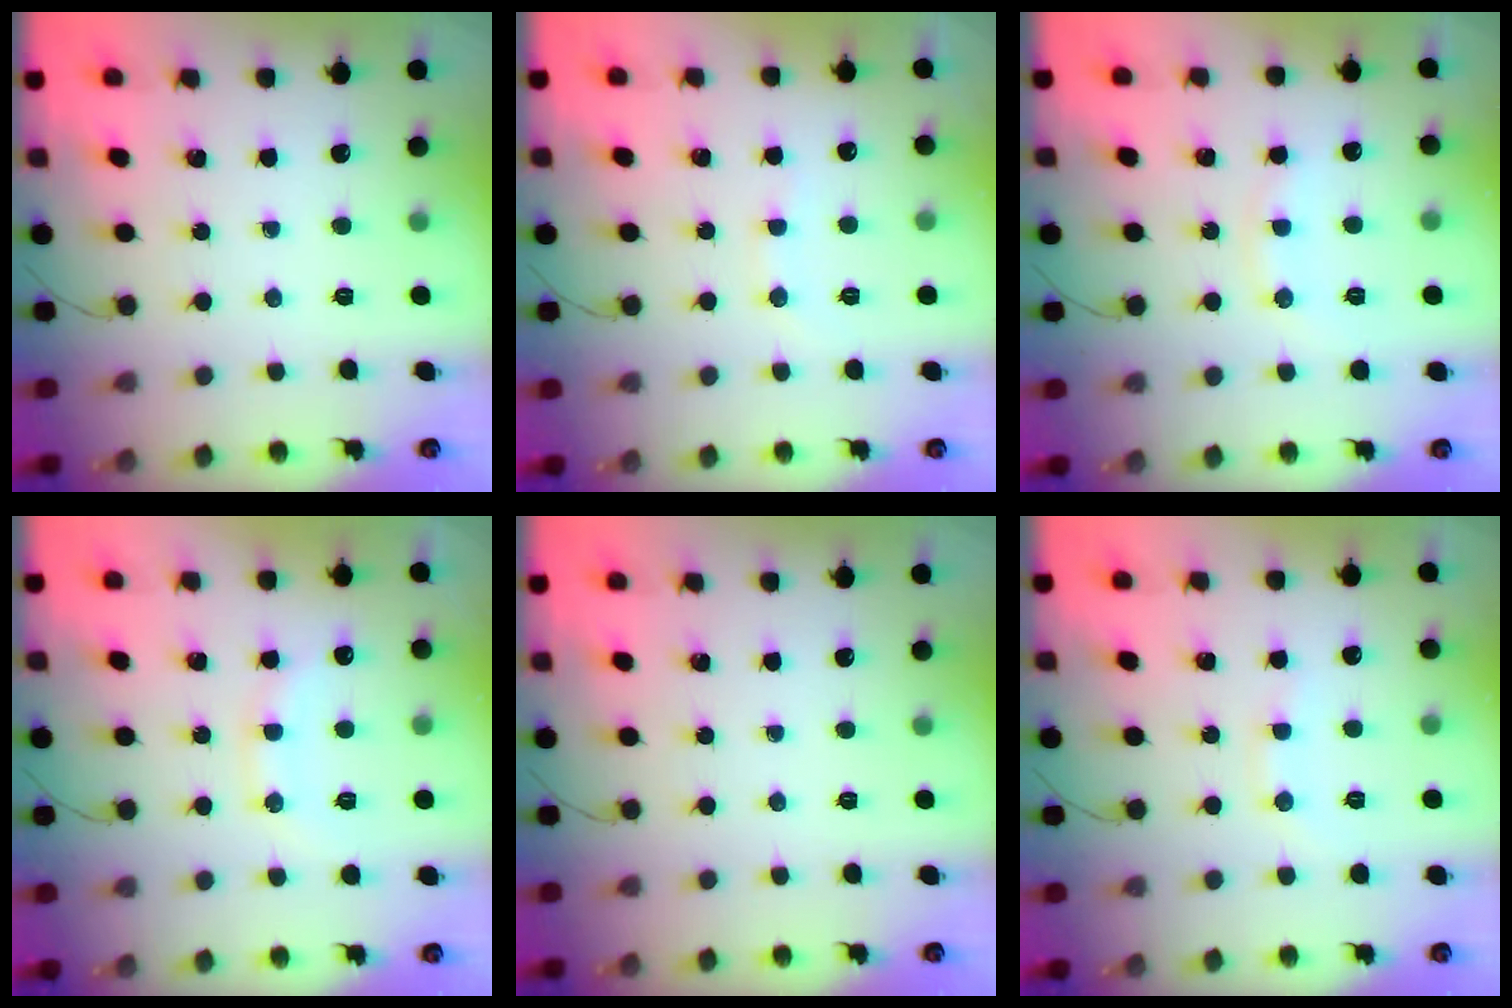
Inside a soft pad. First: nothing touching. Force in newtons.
{"total": 6.8, "press": 6.8, "slide": 0.5}
{"total": 7.4, "press": 7.4, "slide": 0.7}
{"total": 10.9, "press": 10.8, "slide": 0.9}
{"total": 0.0}
{"total": 7.5, "press": 7.5, "slide": 1.0}